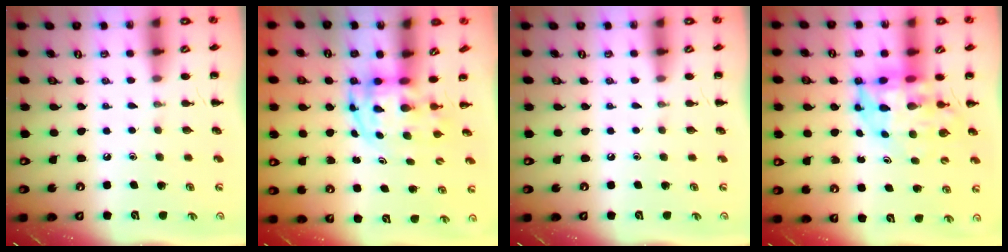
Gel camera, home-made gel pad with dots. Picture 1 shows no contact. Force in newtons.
{"total": 3.9, "press": 3.9, "slide": 0.7}
{"total": 0.0}
{"total": 7.1, "press": 6.8, "slide": 2.0}